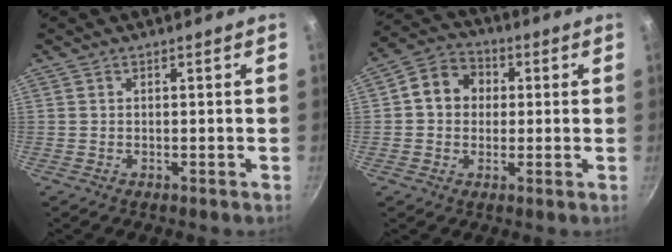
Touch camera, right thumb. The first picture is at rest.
{"total": 8.5, "force": [1.0, 7.3, 4.2], "torque": [-0.040, 0.017, -0.001]}